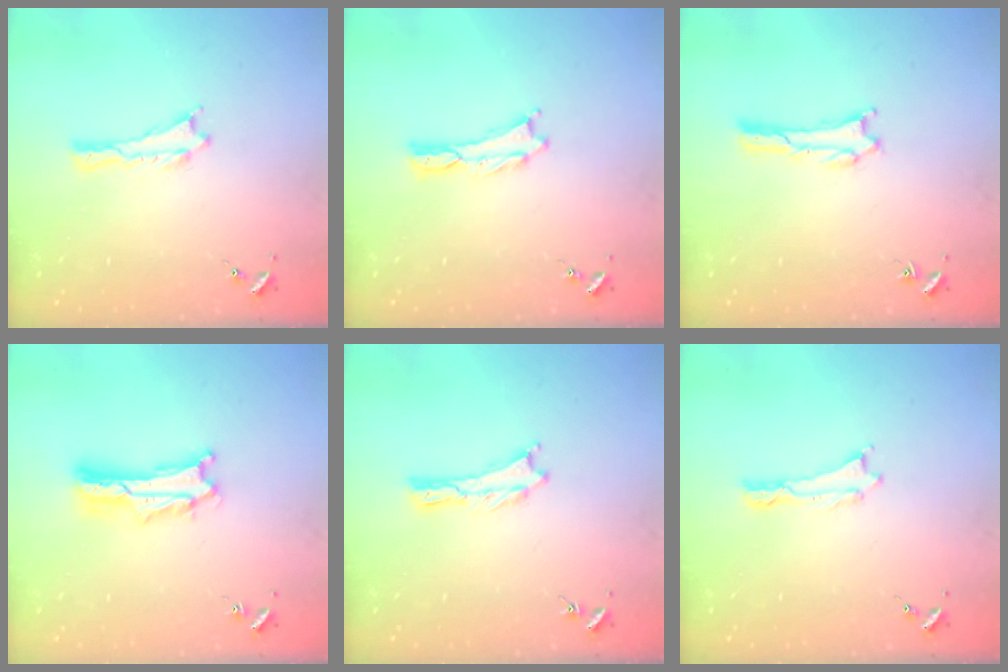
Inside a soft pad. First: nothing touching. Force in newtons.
{"total": 0.0}
{"total": 0.8, "press": 0.8, "slide": 0.2}
{"total": 2.0, "press": 2.0, "slide": 0.3}
{"total": 0.0}
{"total": 0.0}